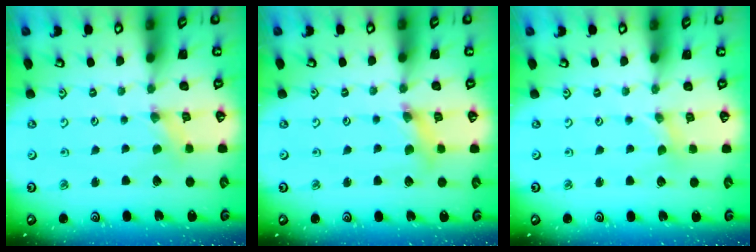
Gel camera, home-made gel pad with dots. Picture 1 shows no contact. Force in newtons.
{"total": 5.2, "press": 5.2, "slide": 0.6}
{"total": 0.0}